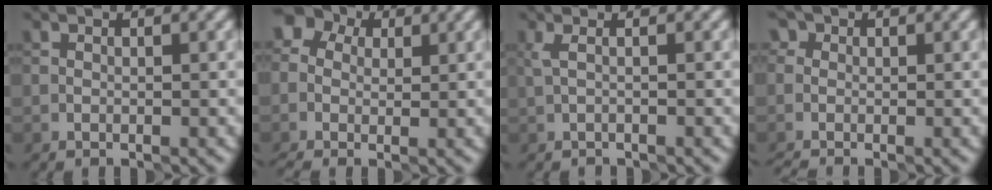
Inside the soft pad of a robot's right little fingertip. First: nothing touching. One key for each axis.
{"total": 4.6, "fx": 0.6, "fy": 4.0, "fz": 2.4, "tx": -0.046, "ty": 0.025, "tz": -0.005}
{"total": 0.8, "fx": -0.1, "fy": 0.2, "fz": 0.8, "tx": -0.016, "ty": 0.002, "tz": 0.000}
{"total": 2.3, "fx": -1.2, "fy": 1.8, "fz": 1.0, "tx": -0.011, "ty": 0.011, "tz": -0.034}